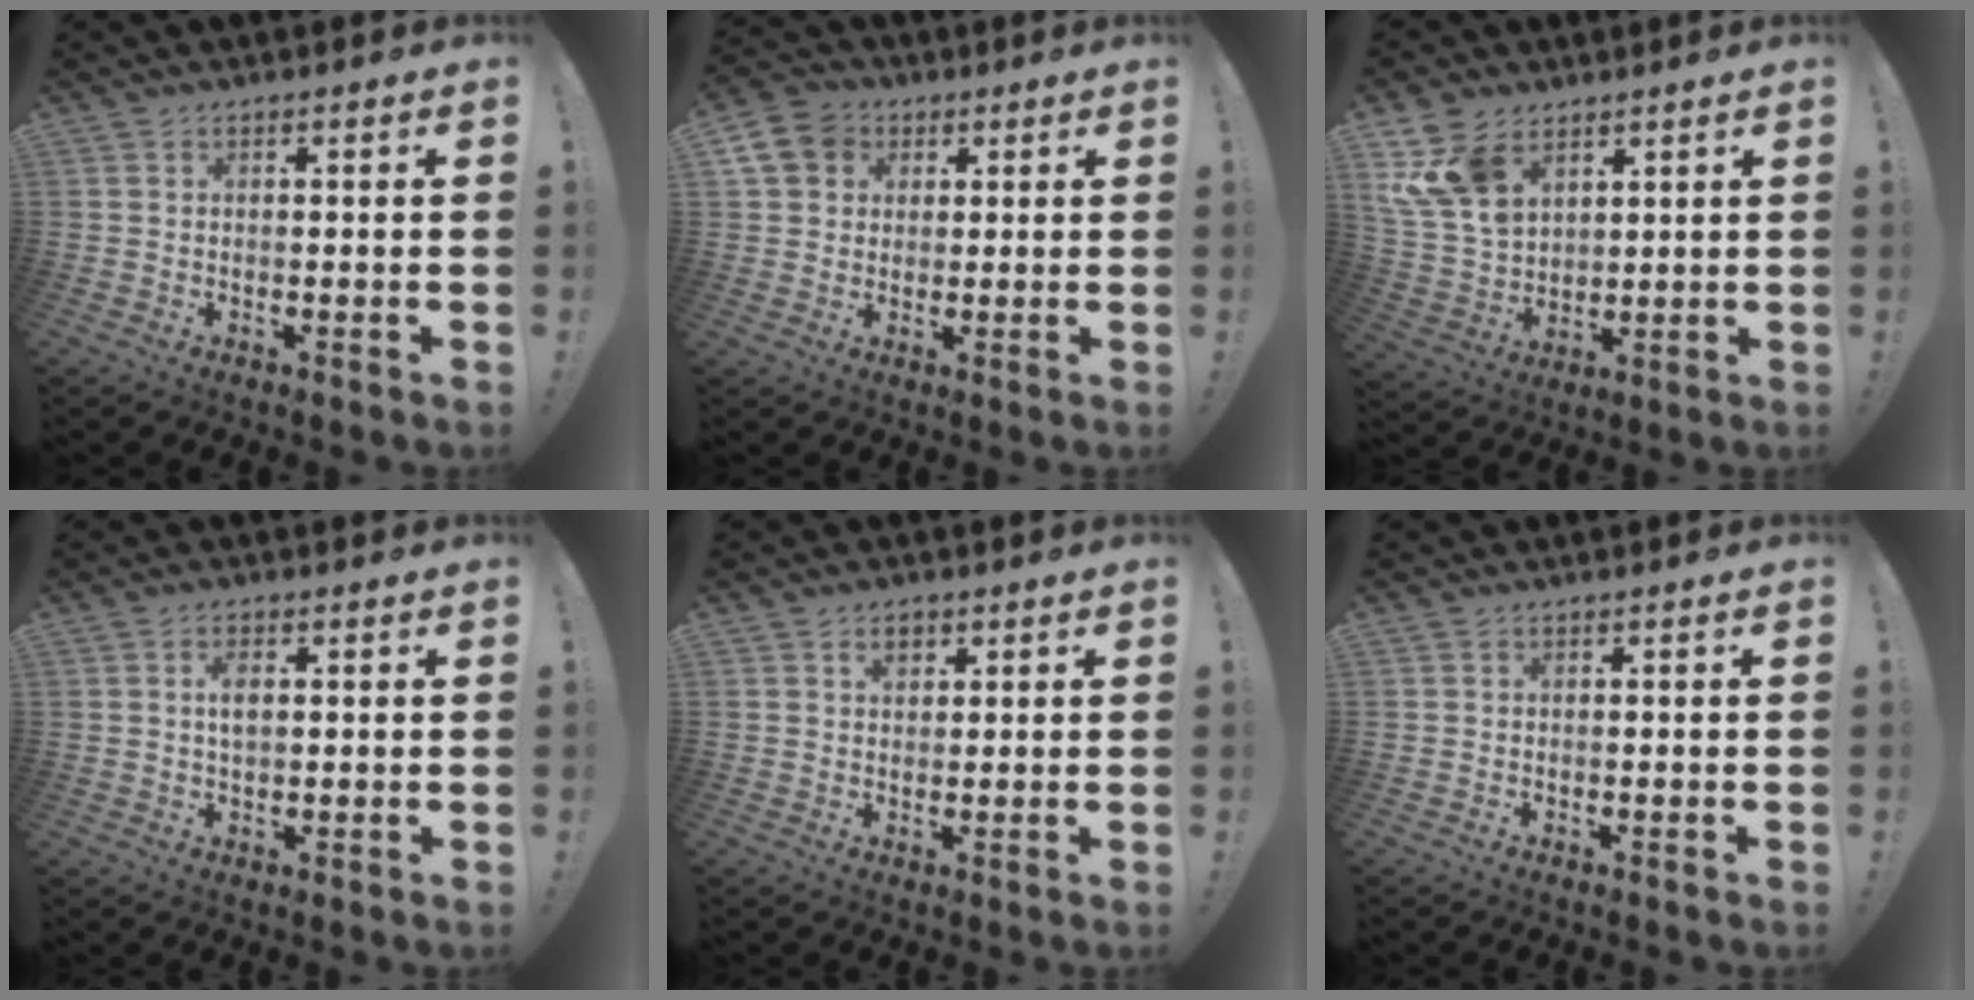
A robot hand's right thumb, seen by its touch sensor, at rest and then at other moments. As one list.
[{"total": 9.0, "force": [3.3, 7.7, 3.2], "torque": [-0.053, -0.008, 0.070]}, {"total": 12.9, "force": [6.8, 8.7, 6.7], "torque": [-0.142, -0.026, 0.139]}, {"total": 4.1, "force": [1.0, 2.7, 2.9], "torque": [-0.042, 0.001, 0.014]}, {"total": 3.0, "force": [1.7, 2.0, 1.4], "torque": [-0.015, -0.005, 0.027]}, {"total": 0.0}]